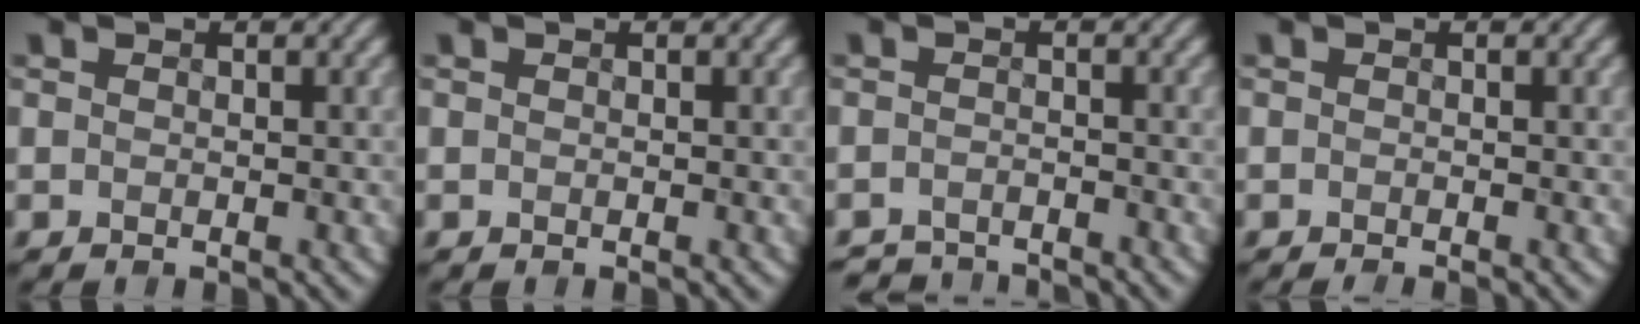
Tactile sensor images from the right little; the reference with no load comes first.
{"total": 0.0}
{"total": 3.2, "force": [-3.1, 0.4, 0.1], "torque": [0.002, -0.002, -0.057]}
{"total": 0.6, "force": [-0.6, -0.1, 0.2], "torque": [-0.004, -0.001, -0.012]}